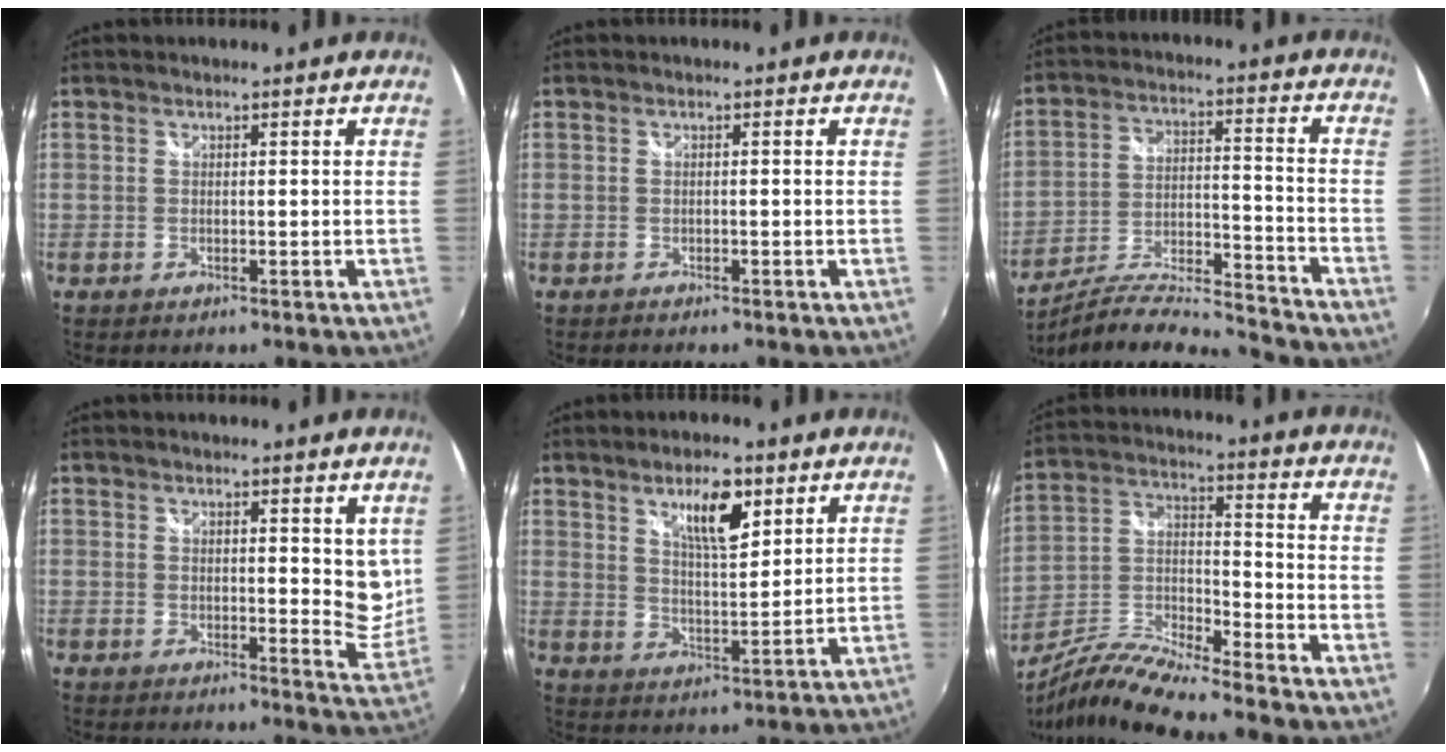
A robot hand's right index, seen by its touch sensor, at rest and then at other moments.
{"total": 0.9, "force": [-0.8, 0.1, 0.4], "torque": [-0.009, -0.003, -0.012]}
{"total": 20.5, "force": [-18.9, 0.9, 7.8], "torque": [-0.133, -0.025, -0.296]}
{"total": 7.1, "force": [4.2, 2.8, 4.9], "torque": [-0.049, -0.003, 0.068]}
{"total": 8.7, "force": [5.0, 2.8, 6.6], "torque": [-0.105, -0.001, 0.088]}
{"total": 12.6, "force": [-10.6, 0.0, 6.9], "torque": [-0.144, -0.014, -0.209]}